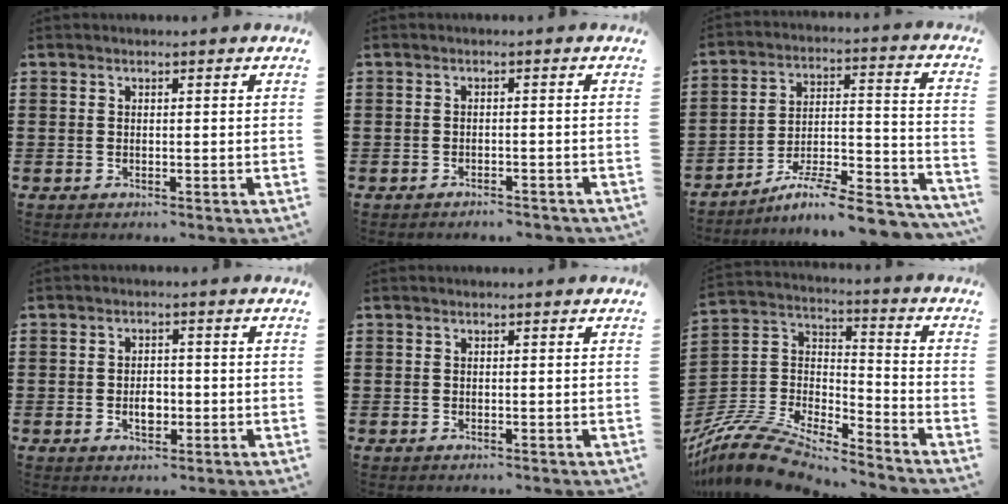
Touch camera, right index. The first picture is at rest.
{"total": 1.5, "force": [-1.5, 0.2, 0.1], "torque": [-0.009, 0.001, -0.030]}
{"total": 8.5, "force": [-7.2, 0.6, 4.5], "torque": [-0.061, 0.006, -0.140]}
{"total": 3.1, "force": [-0.7, 1.9, 2.4], "torque": [-0.039, -0.001, -0.015]}
{"total": 0.0}
{"total": 10.5, "force": [-9.7, 2.2, 3.5], "torque": [-0.096, 0.007, -0.201]}